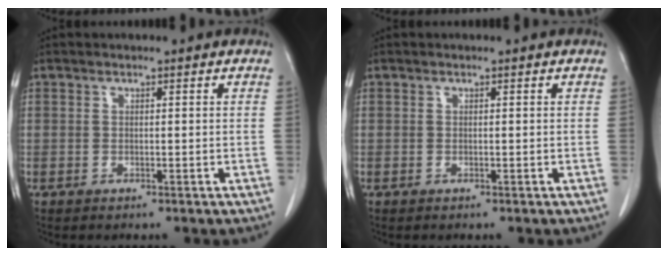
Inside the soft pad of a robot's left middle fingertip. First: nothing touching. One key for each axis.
{"total": 0.0}